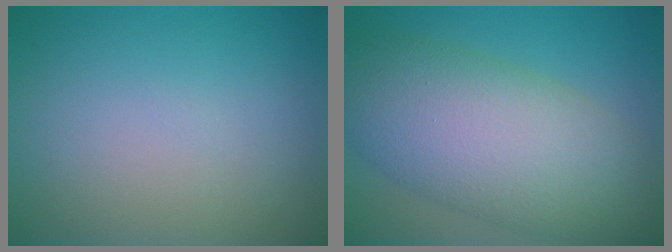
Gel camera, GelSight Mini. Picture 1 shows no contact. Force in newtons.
{"total": 10.4, "press": 10.4, "slide": 0.3}